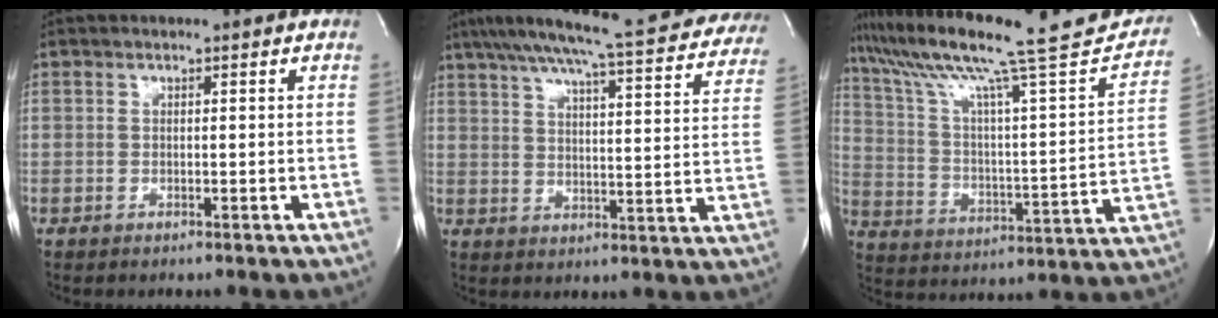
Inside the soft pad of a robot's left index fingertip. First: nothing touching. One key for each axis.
{"total": 27.0, "fx": 23.7, "fy": 3.4, "fz": 12.6, "tx": -0.203, "ty": -0.030, "tz": 0.292}
{"total": 26.3, "fx": 21.9, "fy": 1.9, "fz": 14.4, "tx": -0.234, "ty": -0.012, "tz": 0.310}